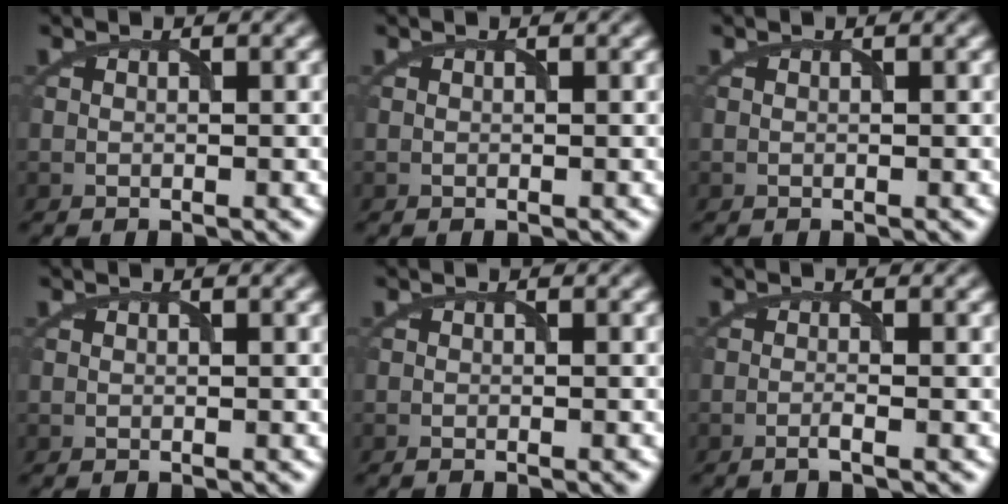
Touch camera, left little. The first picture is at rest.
{"total": 0.0}
{"total": 0.0}
{"total": 0.0}
{"total": 0.9, "force": [-0.6, 0.2, 0.7], "torque": [-0.008, -0.003, -0.008]}
{"total": 1.1, "force": [-0.5, 0.1, 0.9], "torque": [-0.015, 0.001, -0.015]}